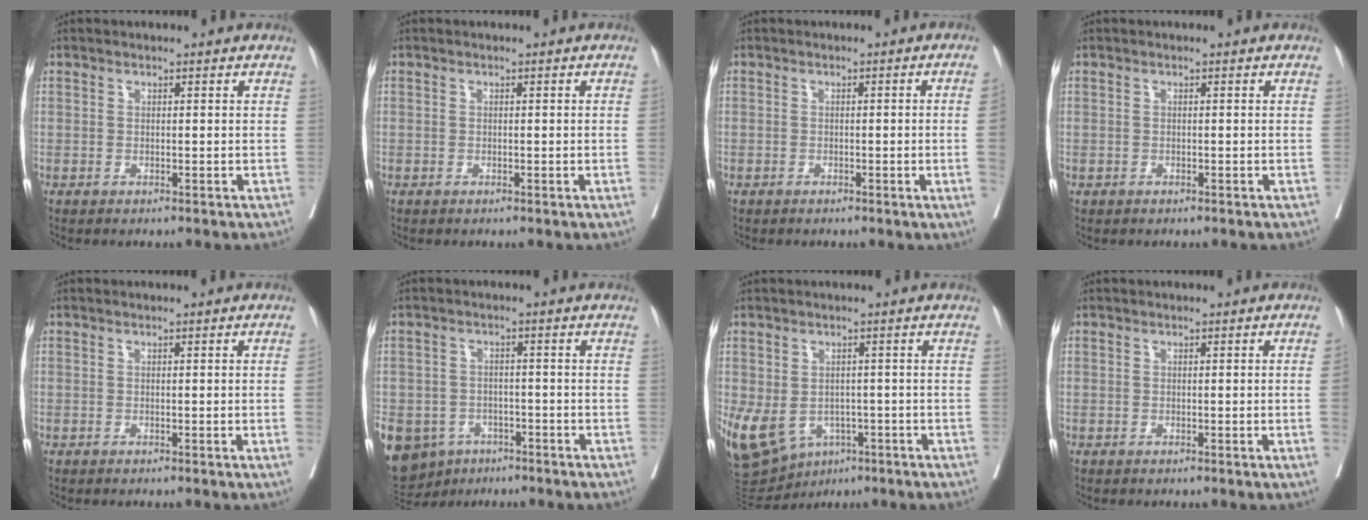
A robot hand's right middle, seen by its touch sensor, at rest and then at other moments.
{"total": 0.0}
{"total": 3.3, "force": [-0.7, -1.2, 3.0], "torque": [-0.039, -0.003, -0.008]}
{"total": 0.0}
{"total": 1.3, "force": [-0.3, -0.4, 1.3], "torque": [-0.017, 0.001, -0.003]}
{"total": 14.7, "force": [-8.0, 11.2, 5.2], "torque": [-0.150, -0.001, -0.108]}
{"total": 11.7, "force": [-4.7, 8.7, 6.2], "torque": [-0.134, 0.005, -0.063]}
{"total": 1.4, "force": [-0.2, -0.1, 1.4], "torque": [-0.024, 0.004, 0.001]}